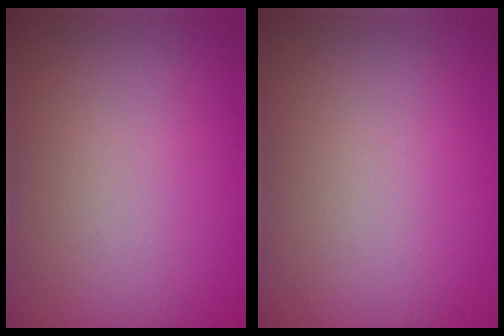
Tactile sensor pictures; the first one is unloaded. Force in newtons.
{"total": 0.0}